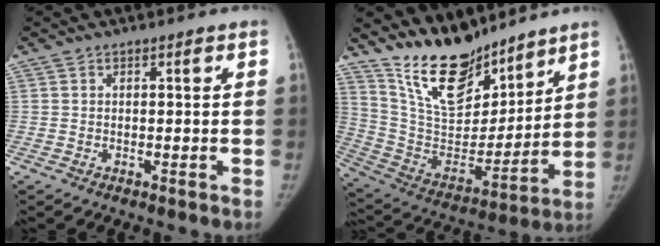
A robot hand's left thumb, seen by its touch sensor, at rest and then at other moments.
{"total": 18.3, "force": [14.9, 7.1, 7.8], "torque": [-0.092, -0.097, 0.279]}